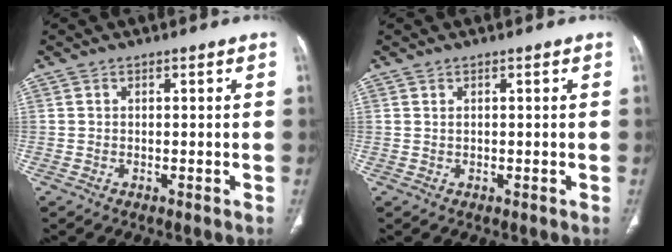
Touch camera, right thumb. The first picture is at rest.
{"total": 0.5, "force": [0.3, 0.2, 0.3], "torque": [-0.010, 0.002, 0.009]}